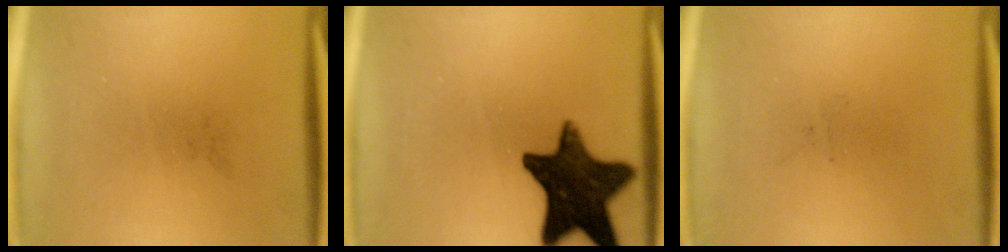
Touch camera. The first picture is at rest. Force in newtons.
{"total": 15.8}
{"total": 0.0}